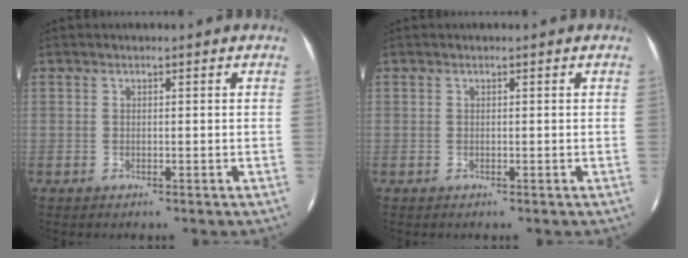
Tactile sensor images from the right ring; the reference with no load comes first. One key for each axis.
{"total": 0.0}